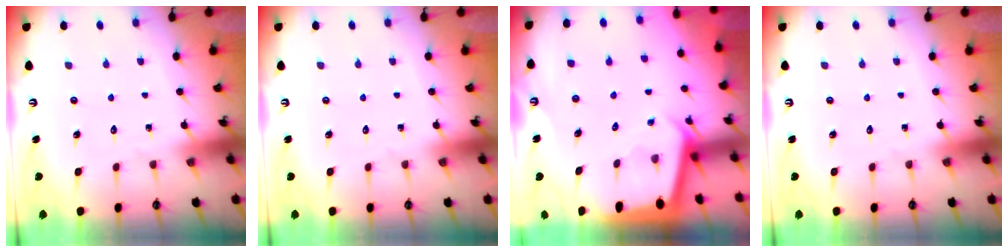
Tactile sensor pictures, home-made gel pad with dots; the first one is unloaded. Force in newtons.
{"total": 0.0}
{"total": 2.0, "press": 2.0, "slide": 0.1}
{"total": 0.0}